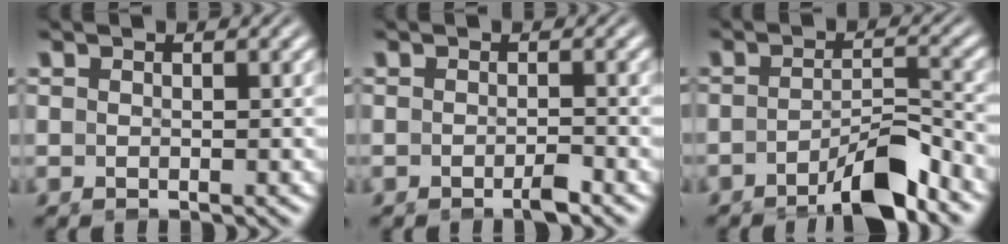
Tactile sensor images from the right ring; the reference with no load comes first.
{"total": 1.0, "force": [-0.8, -0.3, 0.5], "torque": [-0.006, 0.002, -0.016]}
{"total": 3.9, "force": [-2.9, 0.2, 2.7], "torque": [-0.028, -0.010, -0.041]}